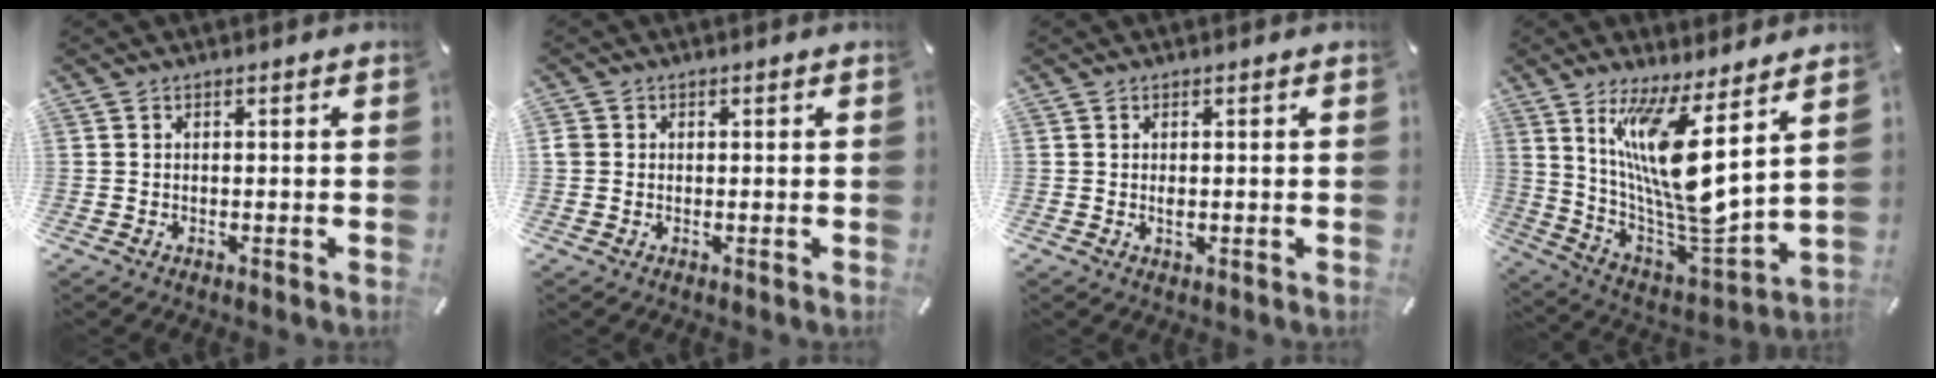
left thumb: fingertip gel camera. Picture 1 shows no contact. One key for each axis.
{"total": 1.5, "fx": 0.0, "fy": 1.3, "fz": 0.6, "tx": -0.011, "ty": 0.005, "tz": -0.001}
{"total": 1.5, "fx": -0.1, "fy": 0.5, "fz": 1.4, "tx": -0.026, "ty": -0.001, "tz": -0.002}
{"total": 17.1, "fx": 7.8, "fy": 2.9, "fz": 14.9, "tx": -0.326, "ty": -0.080, "tz": 0.117}